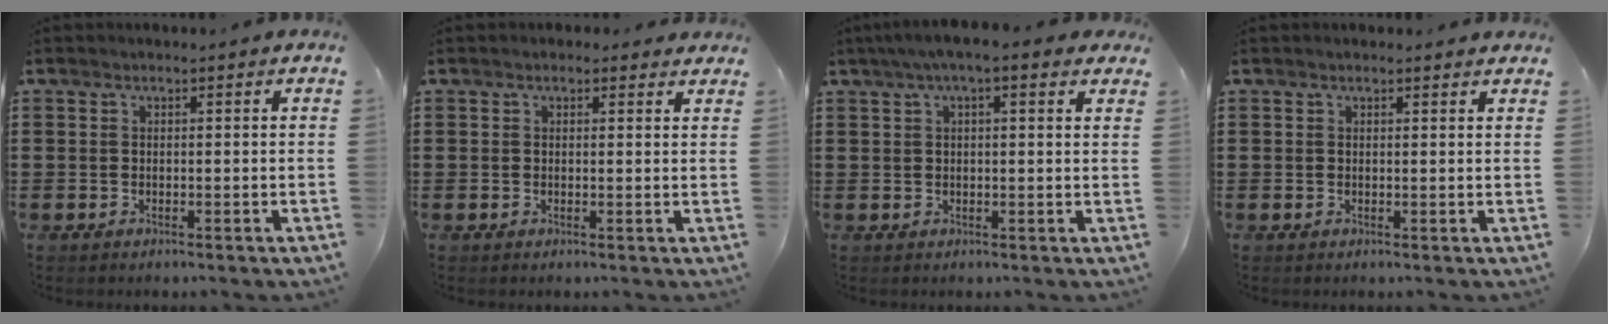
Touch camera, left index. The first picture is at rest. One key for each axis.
{"total": 1.2, "fx": 1.0, "fy": 0.5, "fz": 0.2, "tx": -0.006, "ty": 0.005, "tz": 0.019}
{"total": 4.4, "fx": 2.8, "fy": 0.6, "fz": 3.3, "tx": -0.069, "ty": 0.006, "tz": 0.049}
{"total": 0.9, "fx": 0.9, "fy": 0.1, "fz": 0.3, "tx": -0.007, "ty": 0.000, "tz": 0.017}